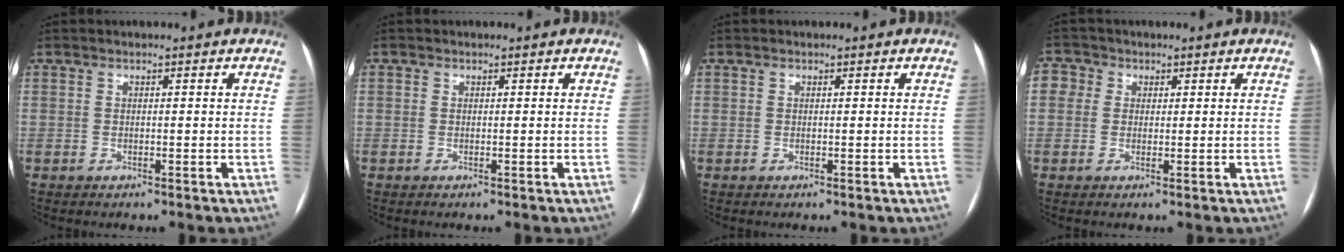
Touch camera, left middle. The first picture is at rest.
{"total": 2.6, "force": [-1.7, -1.8, -0.9], "torque": [0.014, -0.011, -0.019]}
{"total": 0.0}
{"total": 1.3, "force": [-1.0, 0.8, 0.0], "torque": [-0.001, 0.003, -0.009]}